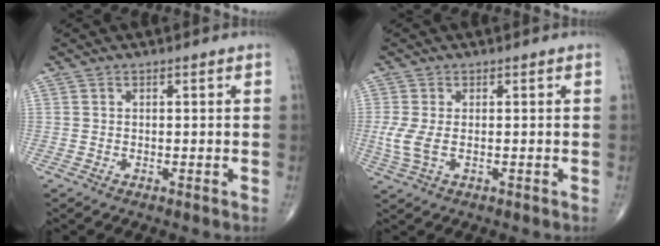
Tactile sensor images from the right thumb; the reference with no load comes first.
{"total": 4.1, "force": [-0.5, 2.0, 3.6], "torque": [-0.096, -0.006, -0.007]}